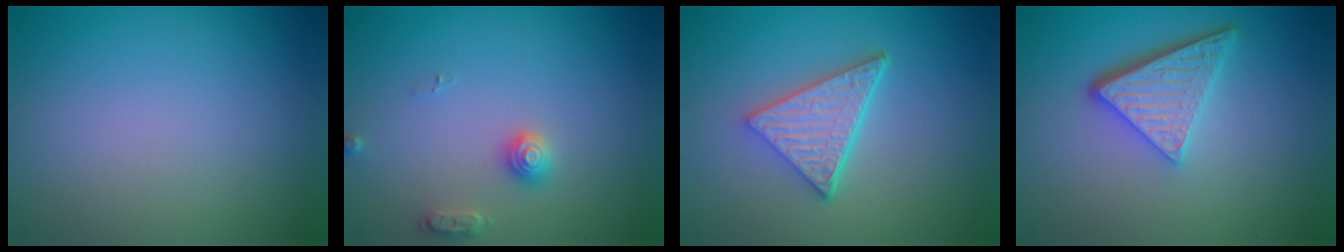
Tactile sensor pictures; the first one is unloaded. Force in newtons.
{"total": 2.0, "press": 2.0, "slide": 0.3}
{"total": 5.2, "press": 3.6, "slide": 3.7}
{"total": 4.8, "press": 3.4, "slide": 3.4}